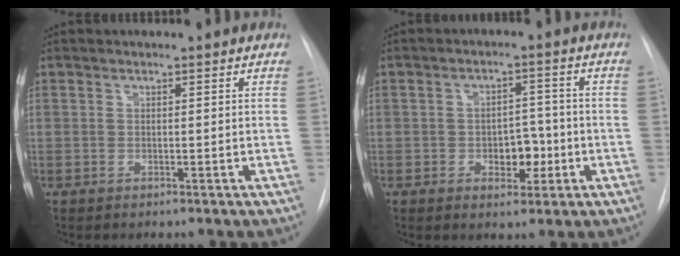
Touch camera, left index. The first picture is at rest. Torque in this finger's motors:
{"motor_torque": [0.10, 0.03, 0.13, 0.04]}